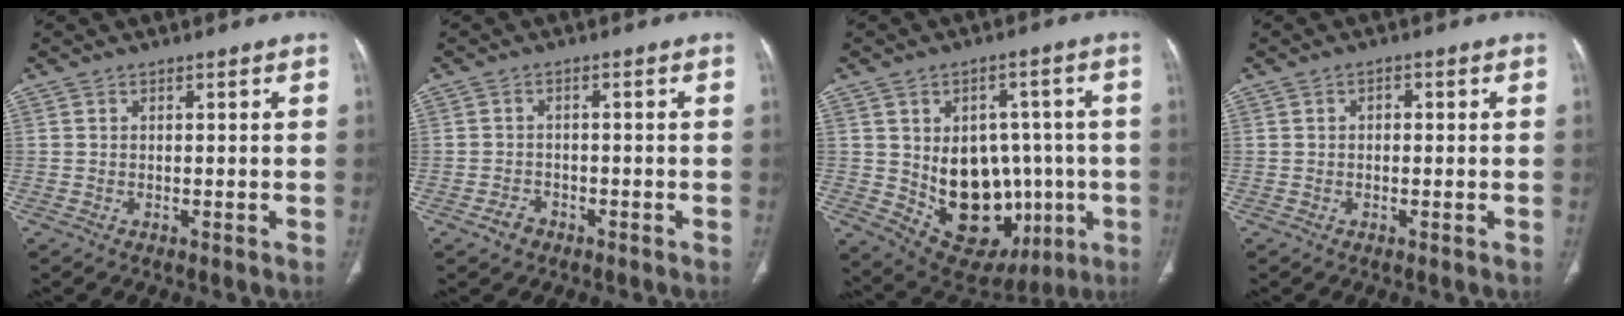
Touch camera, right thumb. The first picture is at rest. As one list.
[{"total": 2.5, "force": [-1.6, 1.7, 0.8], "torque": [-0.013, 0.014, -0.023]}, {"total": 19.3, "force": [-2.5, 13.8, 13.3], "torque": [-0.152, 0.011, -0.001]}, {"total": 1.3, "force": [0.1, 1.0, 0.8], "torque": [-0.009, 0.007, 0.000]}]